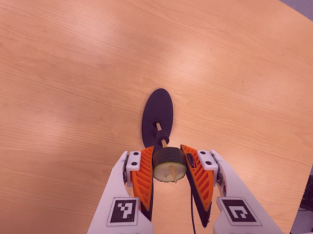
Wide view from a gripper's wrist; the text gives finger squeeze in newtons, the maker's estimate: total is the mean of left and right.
{"total": 11.2, "left": 11.7, "right": 10.6}